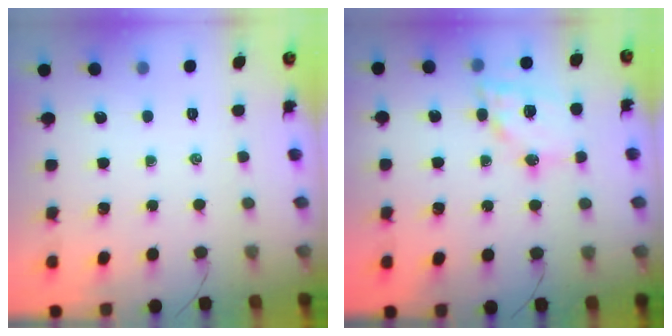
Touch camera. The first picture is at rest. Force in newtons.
{"total": 14.7, "press": 14.4, "slide": 3.1}